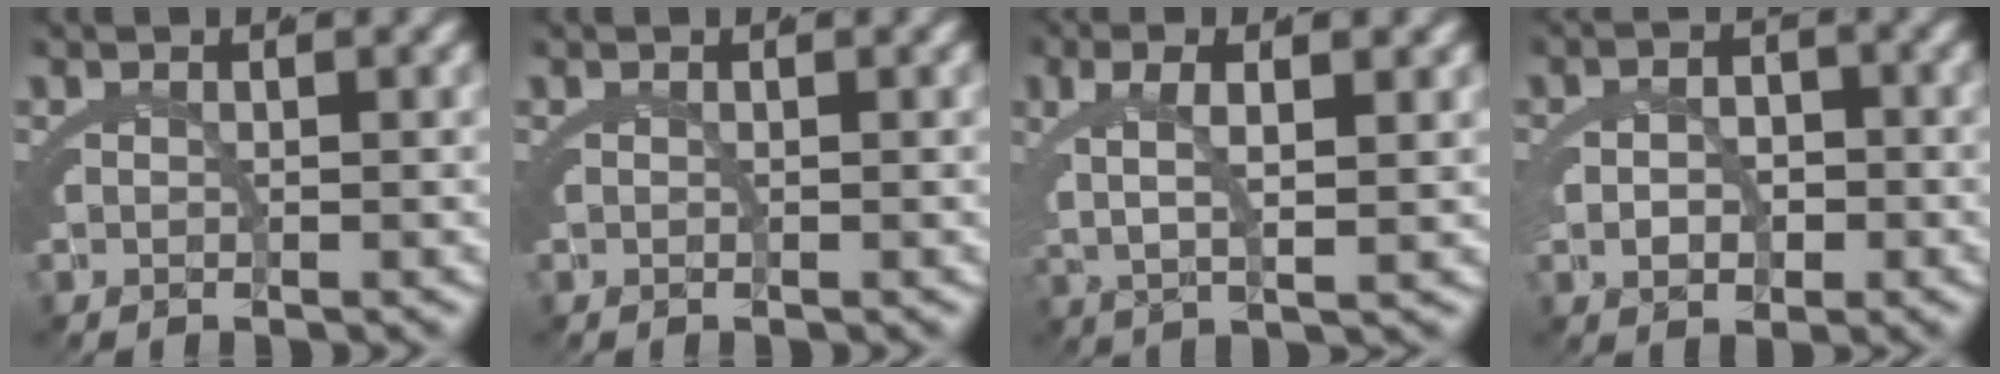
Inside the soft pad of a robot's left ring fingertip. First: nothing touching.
{"total": 0.0}
{"total": 5.1, "force": [1.7, 1.7, 4.5], "torque": [-0.086, 0.005, 0.031]}
{"total": 2.9, "force": [-0.6, 2.1, 1.9], "torque": [-0.029, -0.010, -0.008]}